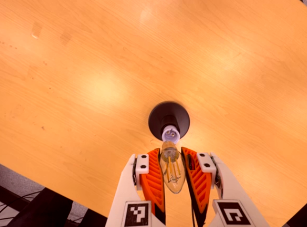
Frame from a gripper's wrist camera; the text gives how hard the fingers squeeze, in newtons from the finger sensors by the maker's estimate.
{"total": 23.1, "left": 24.4, "right": 21.7}